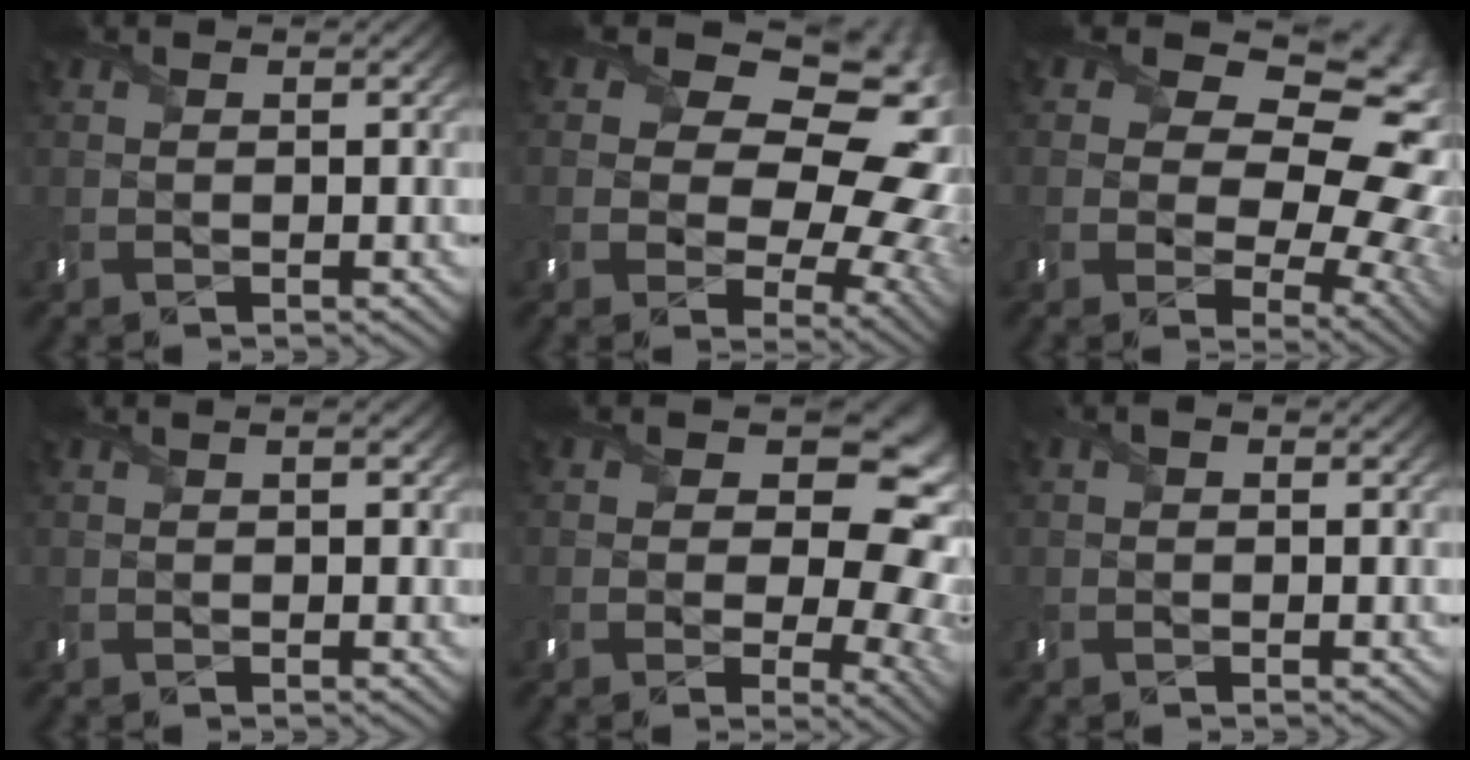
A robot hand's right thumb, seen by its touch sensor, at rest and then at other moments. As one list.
[{"total": 19.7, "force": [4.9, 13.9, 13.1], "torque": [-0.169, 0.001, 0.094]}, {"total": 17.6, "force": [5.1, 12.0, 11.9], "torque": [-0.159, 0.009, 0.096]}, {"total": 1.3, "force": [0.4, 0.7, 1.0], "torque": [-0.018, 0.001, 0.007]}, {"total": 16.1, "force": [1.5, 11.4, 11.2], "torque": [-0.132, -0.008, 0.031]}, {"total": 0.7, "force": [0.0, 0.5, 0.4], "torque": [-0.009, 0.001, -0.004]}]